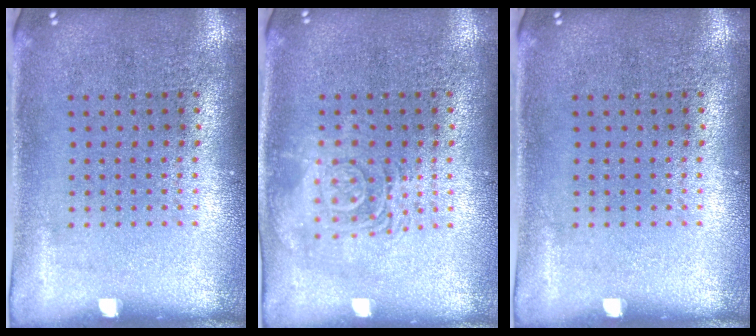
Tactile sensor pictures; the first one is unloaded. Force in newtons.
{"total": 2.8, "press": 2.8, "slide": 0.5}
{"total": 0.0}